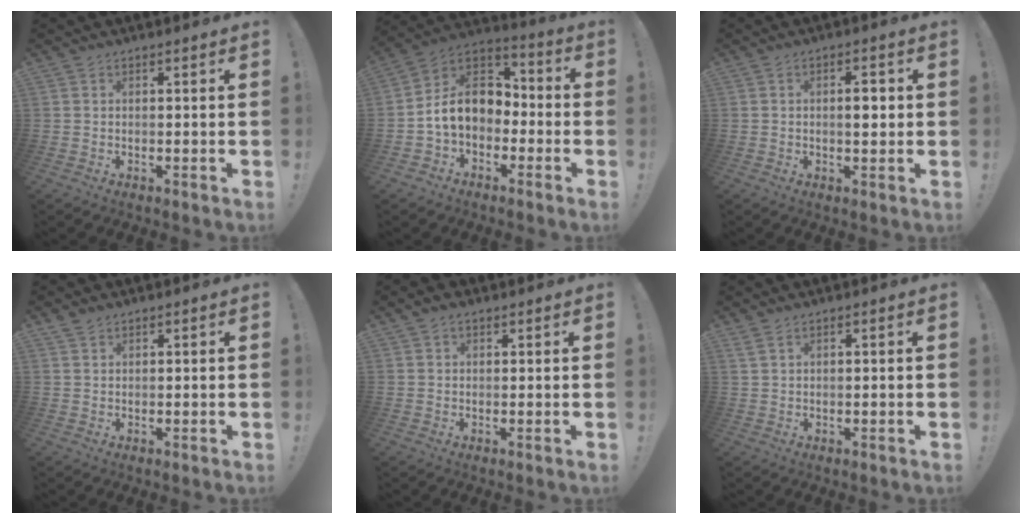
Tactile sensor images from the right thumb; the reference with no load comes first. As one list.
[{"total": 14.0, "force": [0.2, 10.8, 8.9], "torque": [-0.138, 0.005, 0.011]}, {"total": 4.2, "force": [0.0, 1.8, 3.8], "torque": [-0.041, -0.001, -0.010]}, {"total": 1.8, "force": [1.5, 0.8, 0.5], "torque": [-0.005, -0.008, 0.028]}, {"total": 2.0, "force": [1.3, 1.2, 0.9], "torque": [-0.010, -0.004, 0.024]}, {"total": 1.9, "force": [1.2, 0.5, 1.3], "torque": [-0.029, 0.000, 0.024]}]